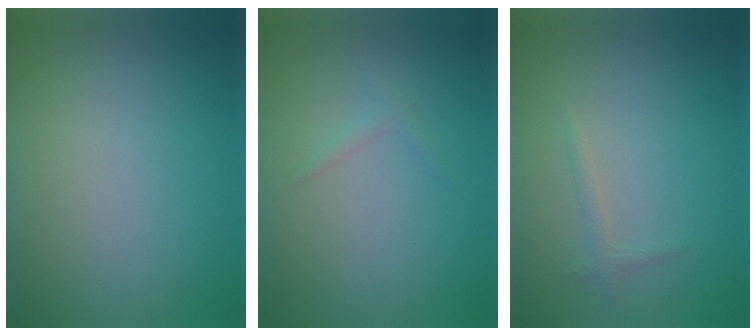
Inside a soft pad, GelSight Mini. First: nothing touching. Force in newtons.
{"total": 0.7, "press": 0.7, "slide": 0.1}
{"total": 0.8, "press": 0.8, "slide": 0.1}